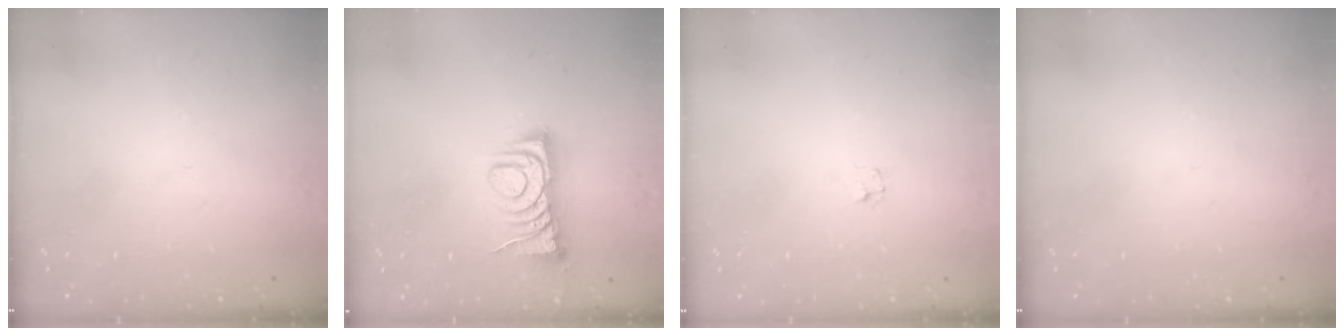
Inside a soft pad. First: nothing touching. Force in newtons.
{"total": 7.8, "press": 7.7, "slide": 0.7}
{"total": 1.2, "press": 1.2, "slide": 0.1}
{"total": 0.0}